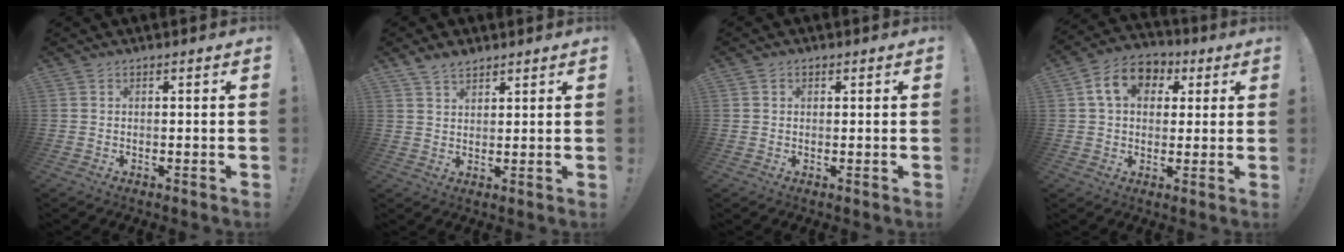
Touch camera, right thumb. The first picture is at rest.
{"total": 4.5, "force": [3.7, 2.1, 1.6], "torque": [-0.031, -0.020, 0.070]}
{"total": 1.1, "force": [0.3, 1.0, 0.3], "torque": [0.002, 0.000, 0.004]}
{"total": 12.0, "force": [4.0, 9.2, 6.7], "torque": [-0.105, 0.003, 0.078]}